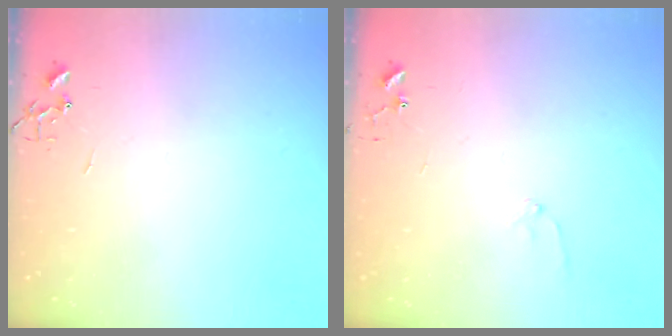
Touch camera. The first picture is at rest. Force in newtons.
{"total": 6.6, "press": 6.6, "slide": 0.8}